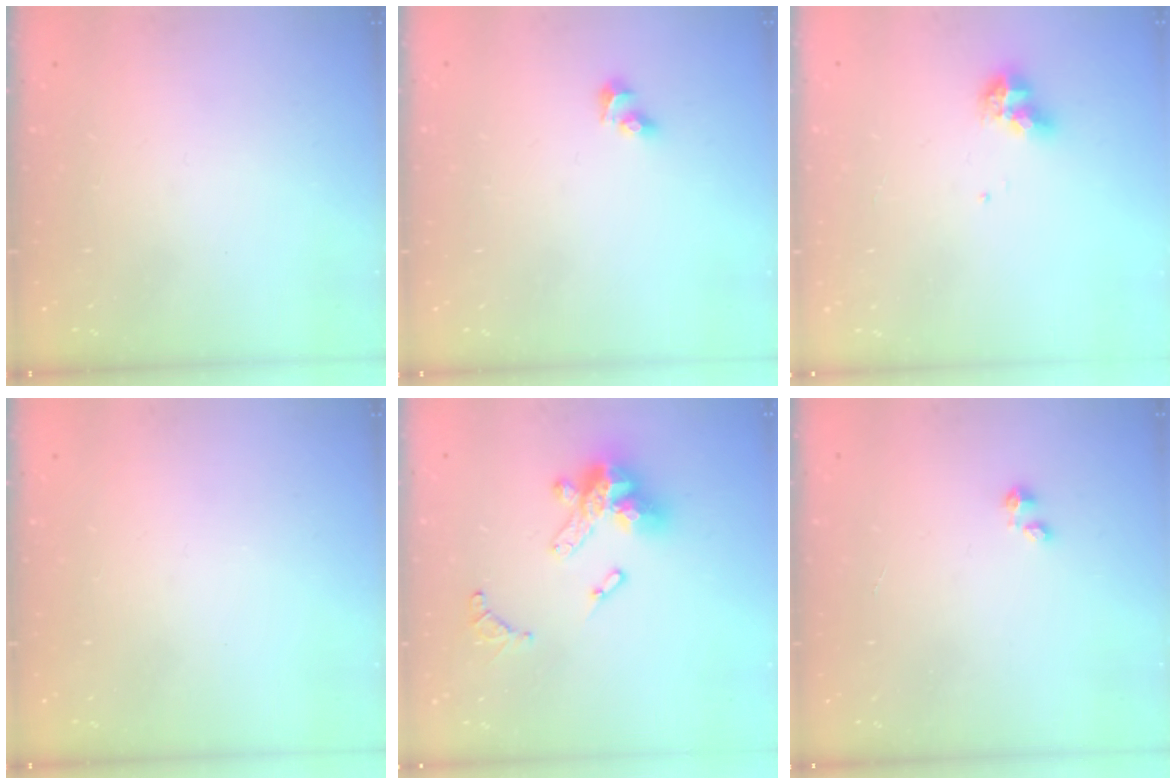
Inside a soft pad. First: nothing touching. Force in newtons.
{"total": 4.5, "press": 4.0, "slide": 2.0}
{"total": 7.8, "press": 7.7, "slide": 1.1}
{"total": 0.0}
{"total": 15.9, "press": 15.8, "slide": 2.0}
{"total": 0.0}